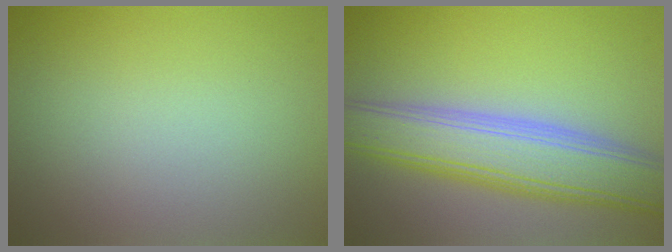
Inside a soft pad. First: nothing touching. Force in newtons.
{"total": 7.9, "press": 7.9, "slide": 0.3}